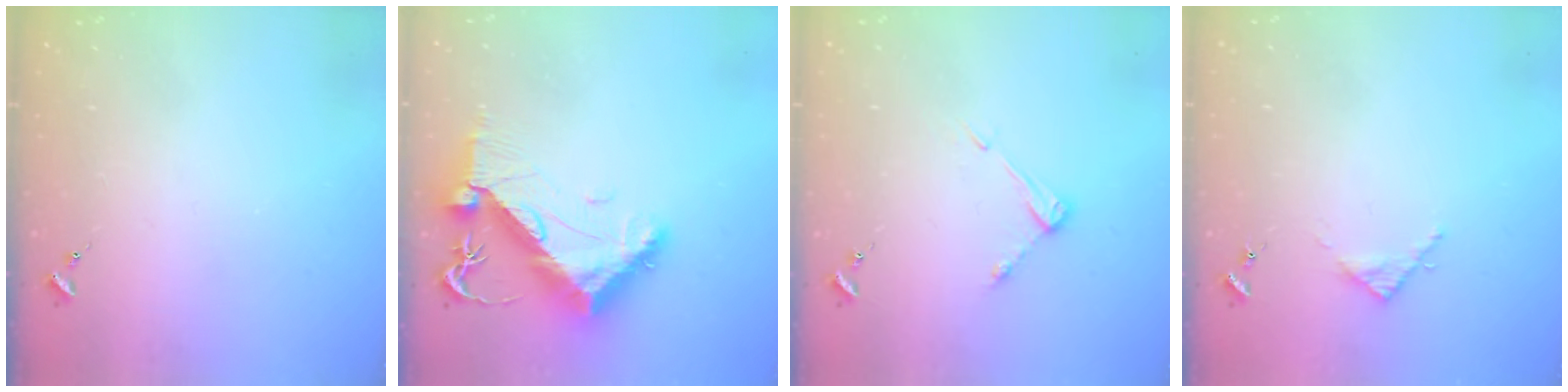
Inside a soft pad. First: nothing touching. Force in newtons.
{"total": 11.4, "press": 11.4, "slide": 1.2}
{"total": 5.2, "press": 5.1, "slide": 0.3}
{"total": 3.1, "press": 3.1, "slide": 0.4}